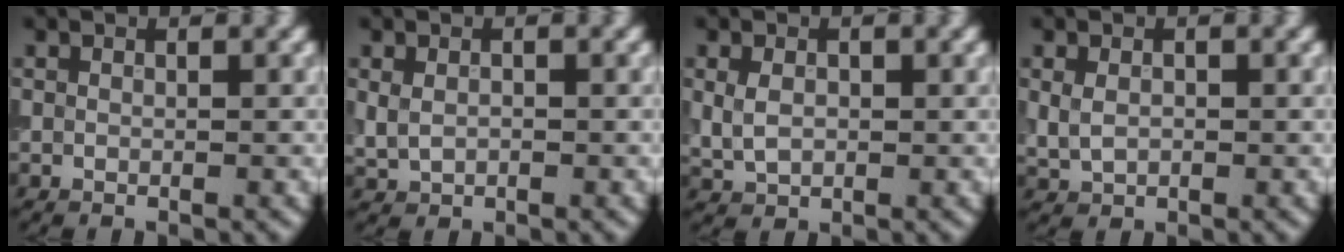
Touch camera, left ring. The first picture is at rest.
{"total": 1.5, "force": [0.0, 1.1, 1.0], "torque": [-0.022, -0.001, 0.003]}
{"total": 2.2, "force": [0.3, 1.6, 1.5], "torque": [-0.035, -0.001, 0.009]}
{"total": 1.8, "force": [0.1, 1.3, 1.2], "torque": [-0.027, -0.001, 0.006]}